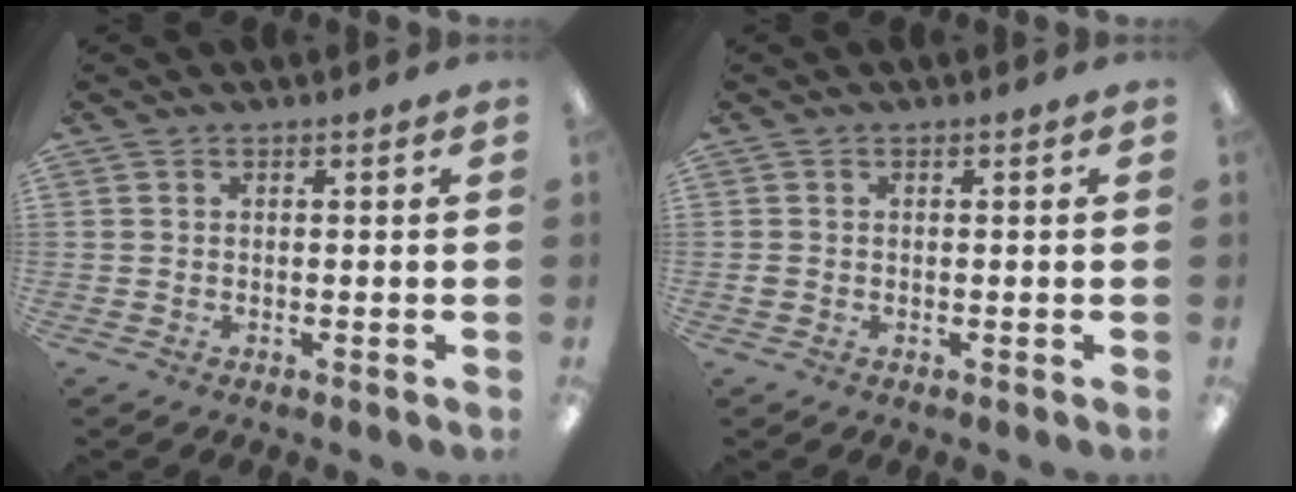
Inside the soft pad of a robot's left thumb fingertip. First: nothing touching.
{"total": 0.7, "force": [0.0, 0.7, 0.3], "torque": [-0.005, 0.004, -0.002]}